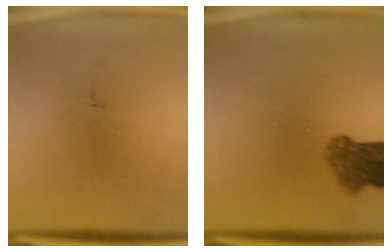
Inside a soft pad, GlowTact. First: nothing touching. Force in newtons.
{"total": 5.4}